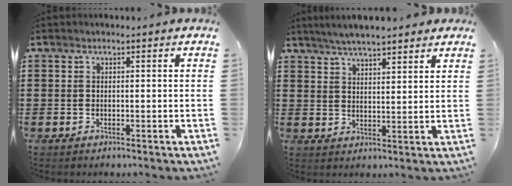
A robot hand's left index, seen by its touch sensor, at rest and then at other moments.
{"total": 4.5, "force": [4.2, 0.4, 1.6], "torque": [-0.043, -0.006, 0.075]}